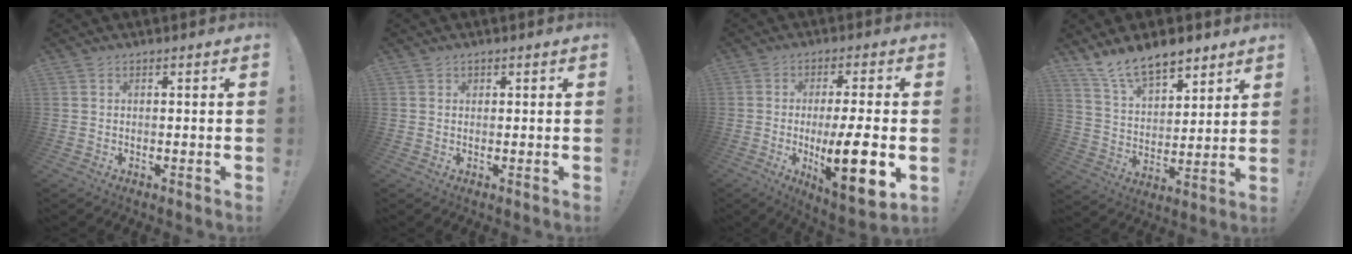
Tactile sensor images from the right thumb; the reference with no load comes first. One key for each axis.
{"total": 0.9, "fx": 0.6, "fy": 0.7, "fz": 0.0, "tx": 0.007, "ty": -0.003, "tz": 0.009}
{"total": 15.9, "fx": -2.7, "fy": 3.8, "fz": 15.2, "tx": -0.230, "ty": -0.005, "tz": -0.036}
{"total": 12.5, "fx": 10.1, "fy": 5.4, "fz": 5.2, "tx": -0.094, "ty": -0.068, "tz": 0.188}